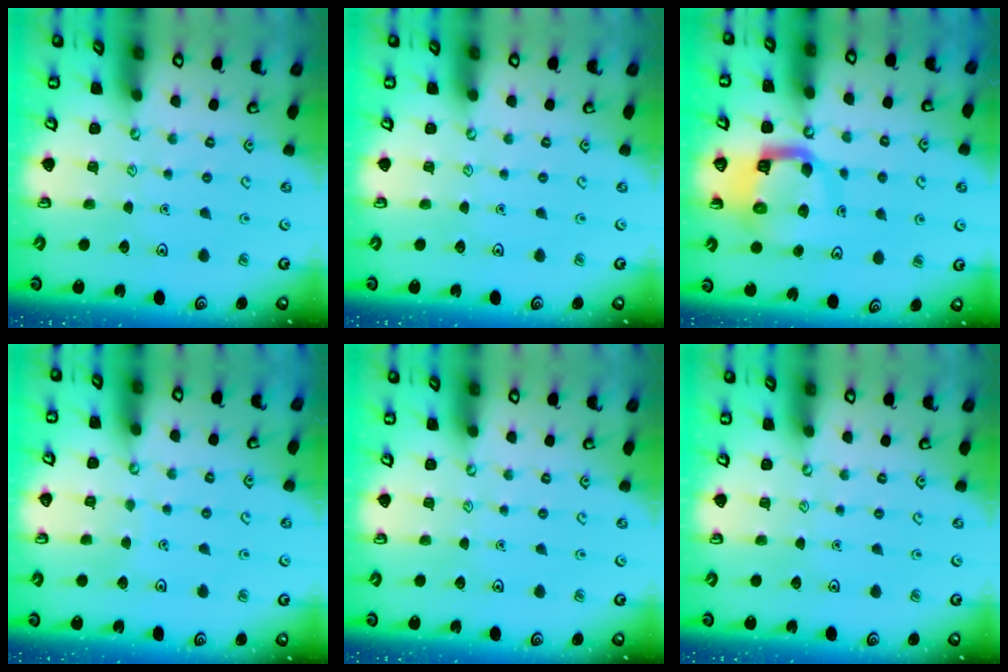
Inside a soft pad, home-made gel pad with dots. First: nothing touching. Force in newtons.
{"total": 0.0}
{"total": 11.0, "press": 10.9, "slide": 1.3}
{"total": 2.8, "press": 2.8, "slide": 0.1}
{"total": 0.0}
{"total": 0.0}